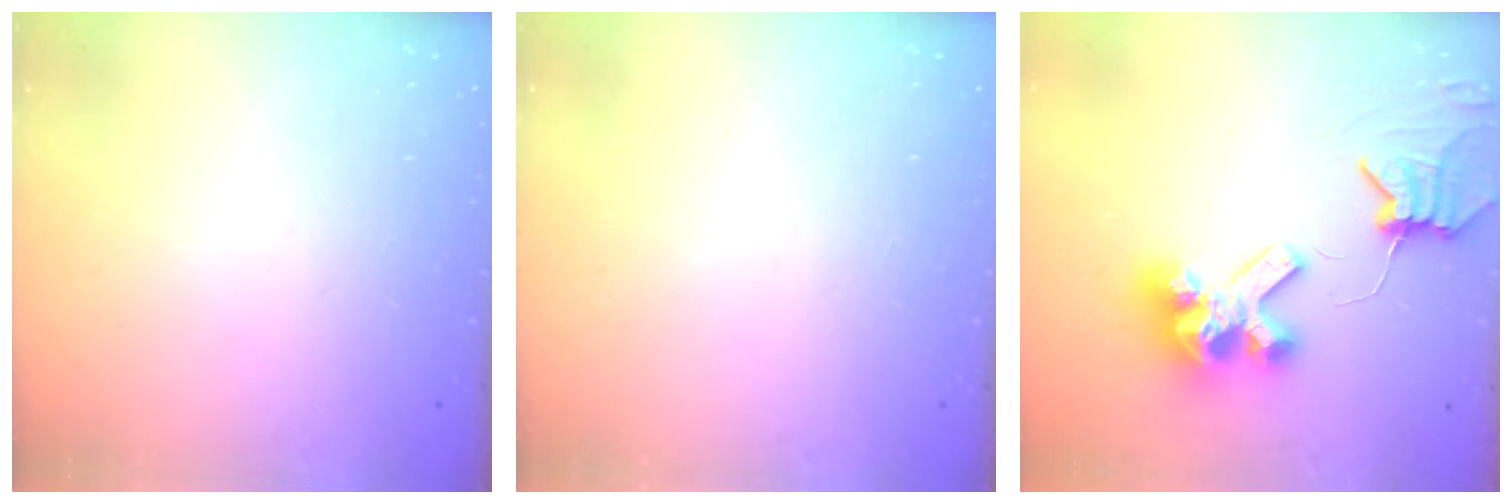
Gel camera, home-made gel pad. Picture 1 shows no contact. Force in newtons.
{"total": 0.0}
{"total": 10.6, "press": 10.5, "slide": 1.4}